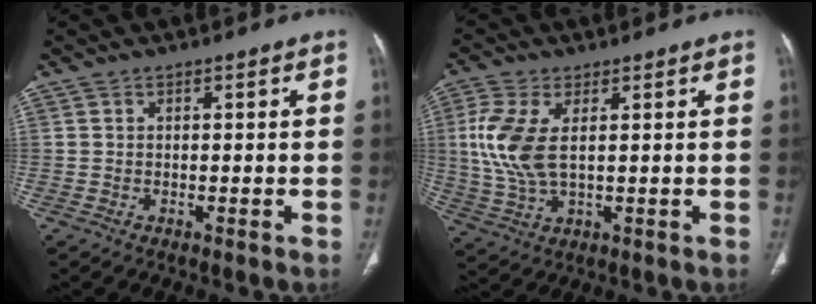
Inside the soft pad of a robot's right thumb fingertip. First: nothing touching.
{"total": 9.9, "force": [1.8, 4.9, 8.4], "torque": [-0.204, -0.004, 0.042]}